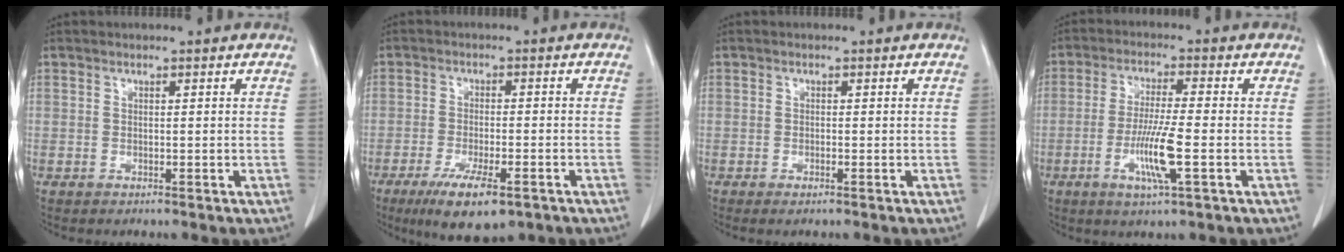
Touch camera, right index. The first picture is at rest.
{"total": 9.3, "force": [-5.6, 2.2, 7.1], "torque": [-0.120, -0.019, -0.085]}
{"total": 0.9, "force": [-0.5, 0.0, 0.7], "torque": [-0.012, -0.002, -0.007]}
{"total": 7.9, "force": [-2.4, 0.0, 7.5], "torque": [-0.142, -0.009, -0.045]}